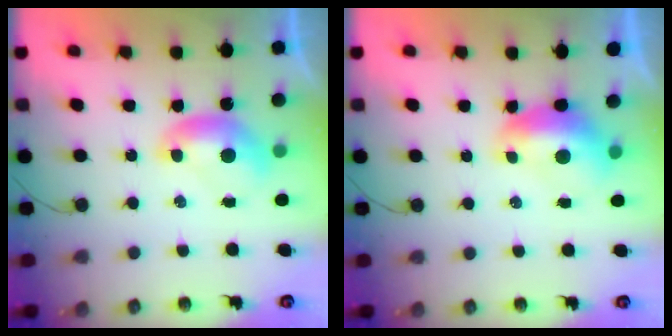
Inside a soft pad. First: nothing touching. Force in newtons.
{"total": 1.8, "press": 1.6, "slide": 0.7}